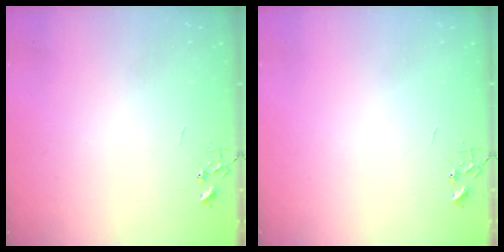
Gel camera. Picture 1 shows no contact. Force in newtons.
{"total": 0.0}